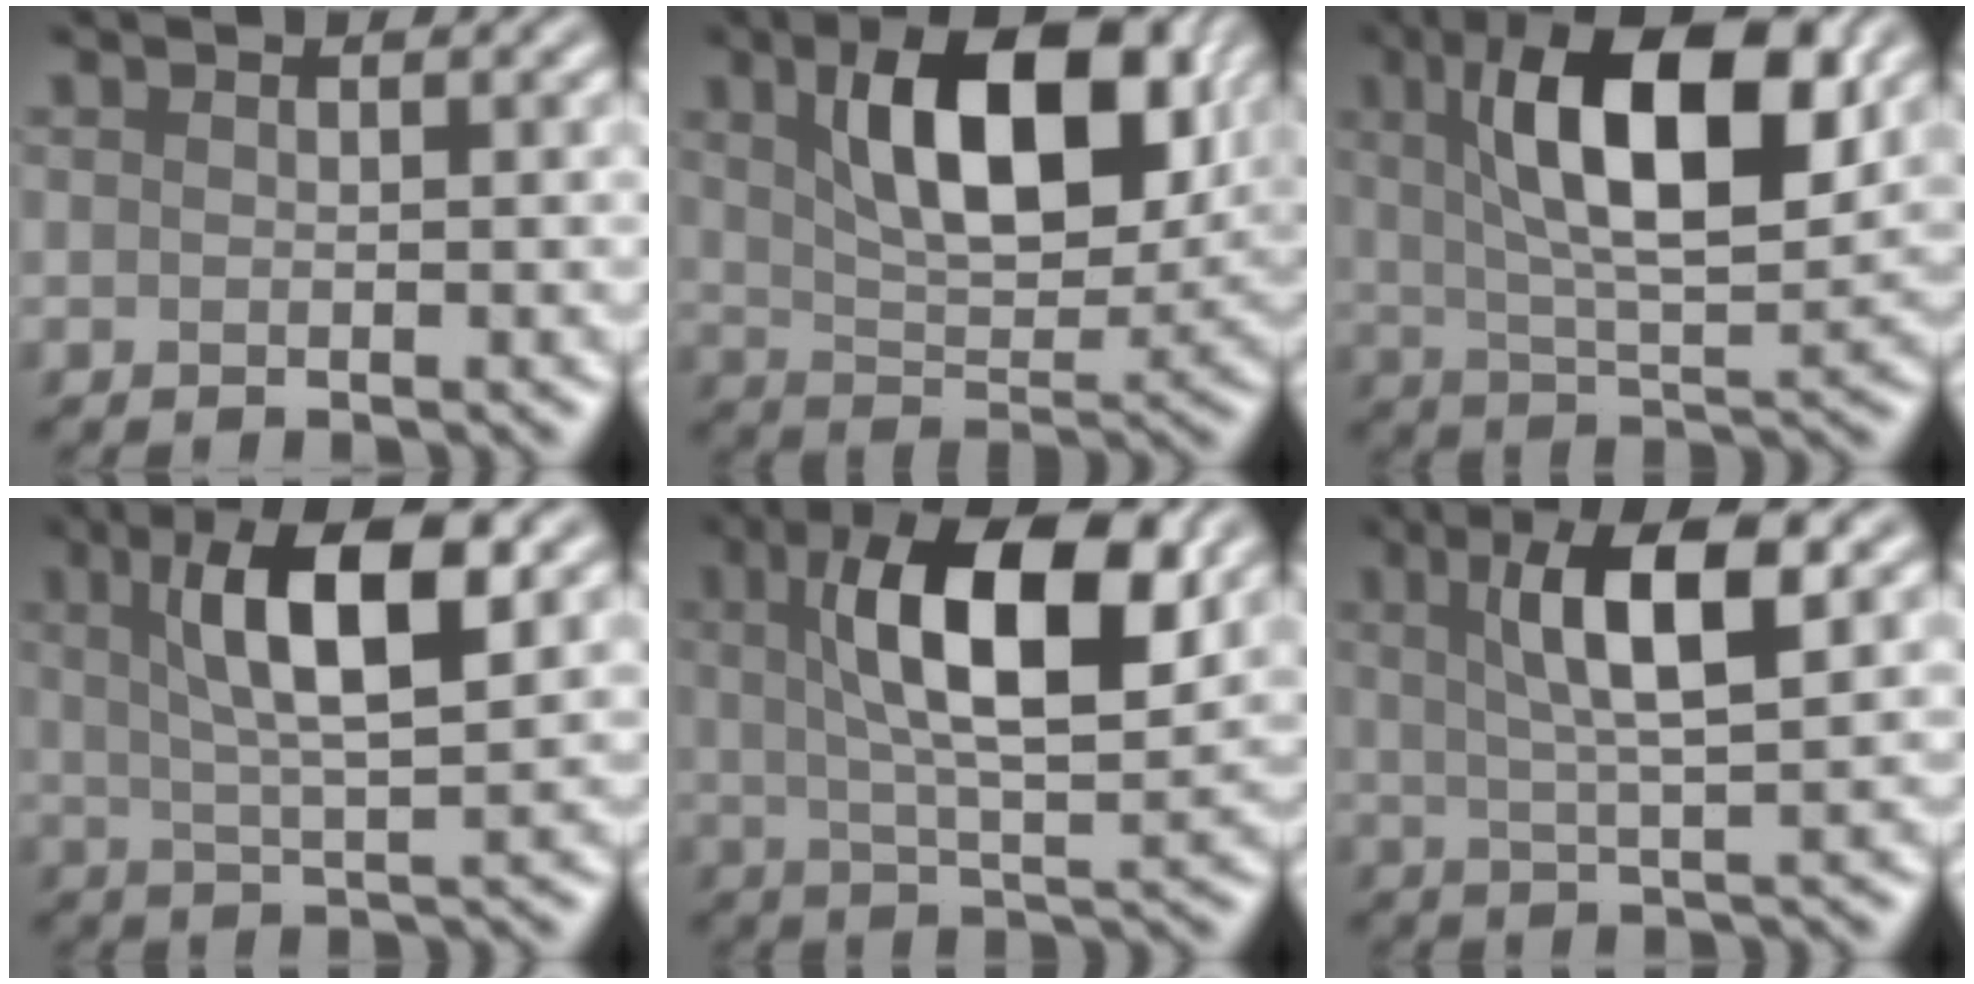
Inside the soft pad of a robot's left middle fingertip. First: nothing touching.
{"total": 9.5, "force": [3.2, 4.4, 7.7], "torque": [-0.126, 0.006, 0.060]}
{"total": 11.1, "force": [3.1, 3.9, 9.9], "torque": [-0.155, 0.010, 0.053]}
{"total": 7.5, "force": [2.1, 1.8, 7.0], "torque": [-0.116, 0.012, 0.043]}
{"total": 10.4, "force": [2.5, 3.4, 9.5], "torque": [-0.155, 0.012, 0.047]}
{"total": 6.2, "force": [1.6, 1.2, 5.8], "torque": [-0.096, 0.011, 0.036]}